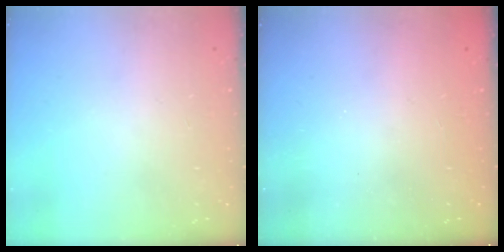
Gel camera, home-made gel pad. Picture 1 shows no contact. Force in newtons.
{"total": 2.6, "press": 2.4, "slide": 0.8}